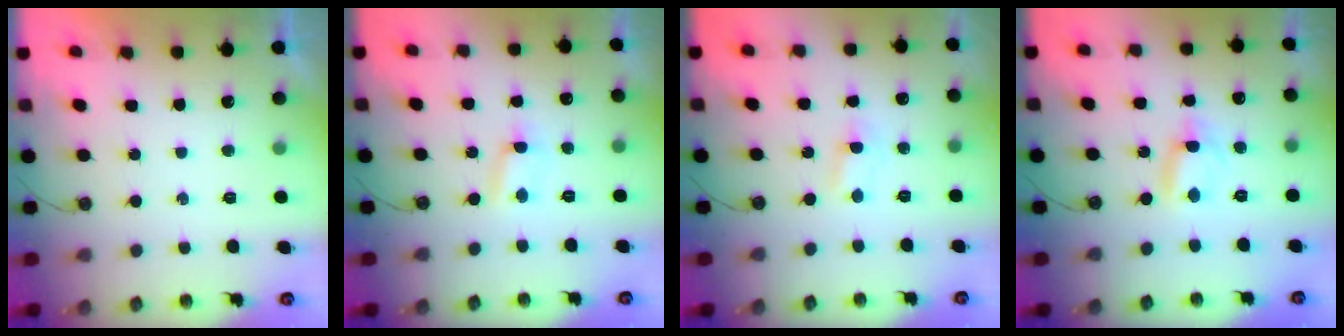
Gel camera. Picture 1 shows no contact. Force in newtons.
{"total": 1.8, "press": 1.8, "slide": 0.2}
{"total": 1.4, "press": 1.4, "slide": 0.3}
{"total": 1.7, "press": 1.7, "slide": 0.1}